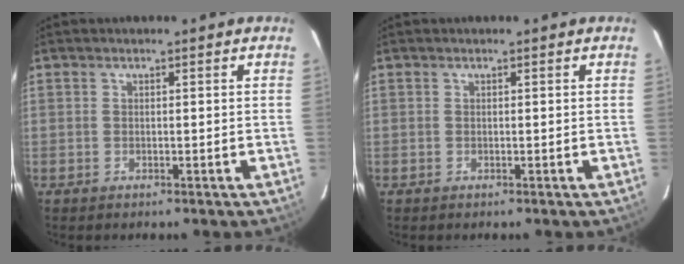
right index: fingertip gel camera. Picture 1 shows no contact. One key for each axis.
{"total": 0.0}